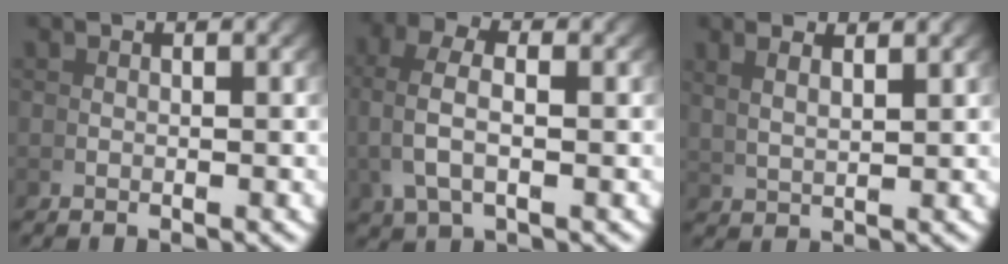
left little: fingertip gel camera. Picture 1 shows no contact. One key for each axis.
{"total": 3.2, "fx": 0.9, "fy": 1.1, "fz": 2.9, "tx": -0.072, "ty": 0.001, "tz": 0.023}
{"total": 2.5, "fx": 2.2, "fy": -0.3, "fz": 1.1, "tx": -0.012, "ty": 0.004, "tz": 0.049}